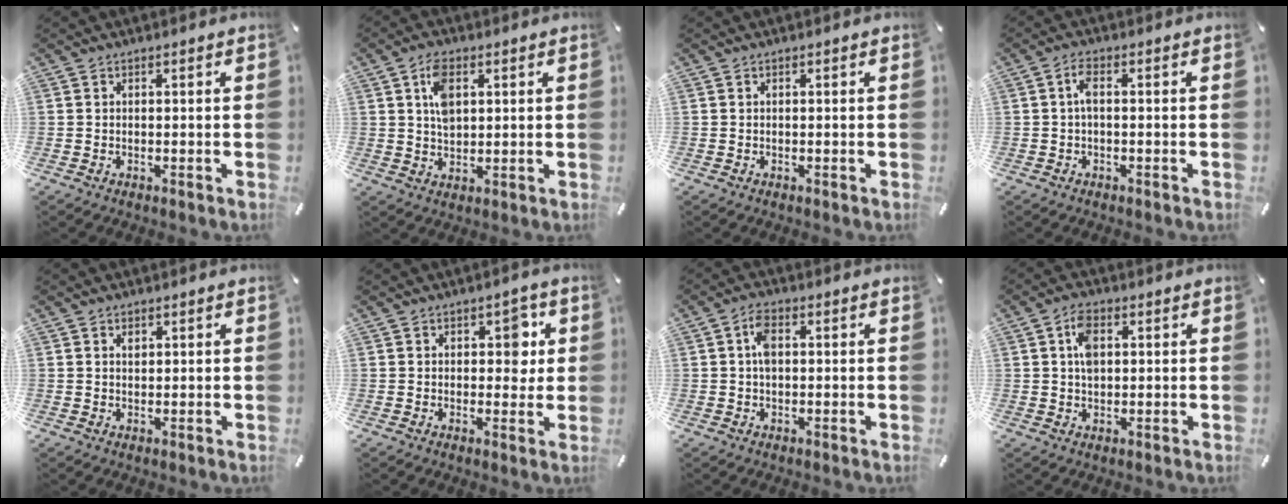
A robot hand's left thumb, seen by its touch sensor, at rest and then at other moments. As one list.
[{"total": 6.2, "force": [2.1, 3.7, 4.5], "torque": [-0.082, 0.001, 0.034]}, {"total": 0.0}, {"total": 3.1, "force": [-0.1, 1.1, 2.9], "torque": [-0.057, 0.009, -0.004]}, {"total": 1.3, "force": [0.6, 0.9, 0.7], "torque": [0.001, -0.005, 0.008]}, {"total": 5.7, "force": [1.3, 3.9, 4.0], "torque": [-0.027, -0.009, 0.009]}, {"total": 4.0, "force": [0.5, 2.3, 3.2], "torque": [-0.067, 0.003, 0.003]}, {"total": 5.2, "force": [1.3, 3.3, 3.8], "torque": [-0.073, 0.000, 0.016]}]